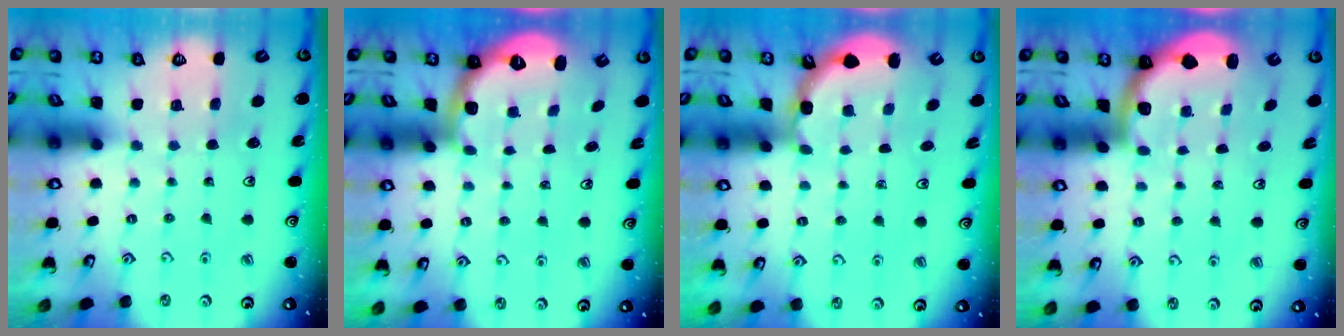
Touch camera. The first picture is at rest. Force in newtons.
{"total": 2.7, "press": 1.6, "slide": 2.1}
{"total": 2.8, "press": 2.8, "slide": 0.6}
{"total": 1.9, "press": 1.8, "slide": 0.5}